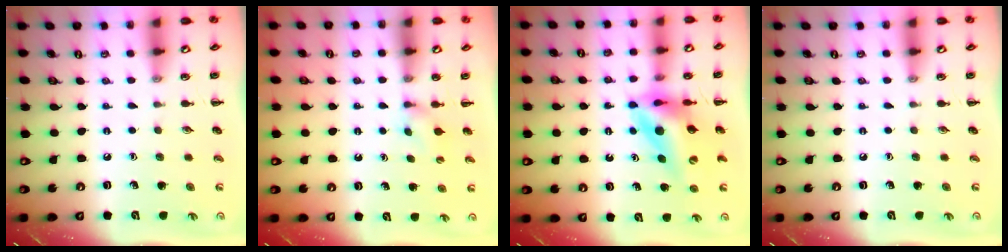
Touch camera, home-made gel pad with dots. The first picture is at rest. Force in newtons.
{"total": 2.7, "press": 2.4, "slide": 1.2}
{"total": 12.0, "press": 11.4, "slide": 3.7}
{"total": 0.0}